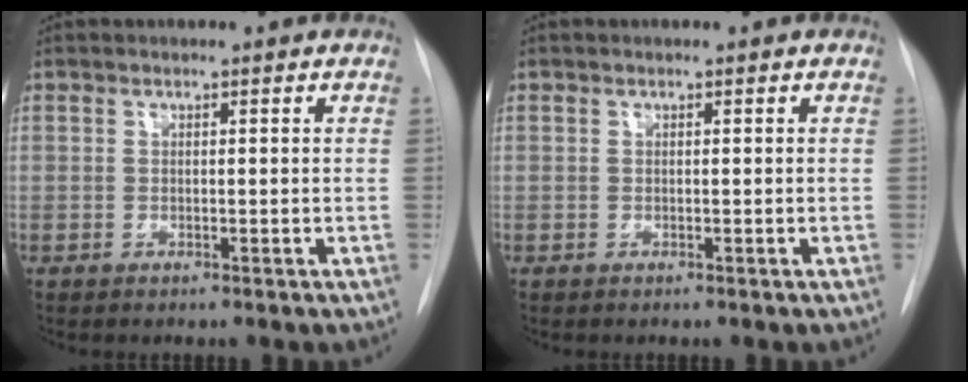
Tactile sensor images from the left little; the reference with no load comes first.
{"total": 0.0}